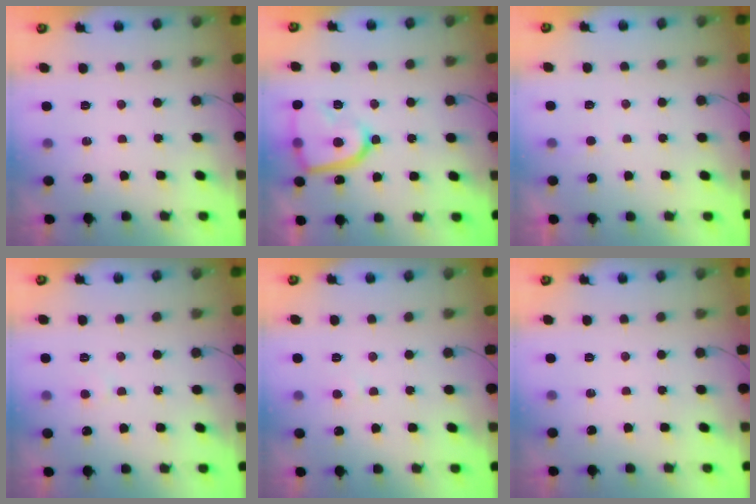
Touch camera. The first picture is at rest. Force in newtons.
{"total": 15.8, "press": 15.7, "slide": 1.3}
{"total": 1.6, "press": 1.6, "slide": 0.2}
{"total": 3.4, "press": 3.4, "slide": 0.3}
{"total": 2.6, "press": 2.6, "slide": 0.2}
{"total": 0.0}